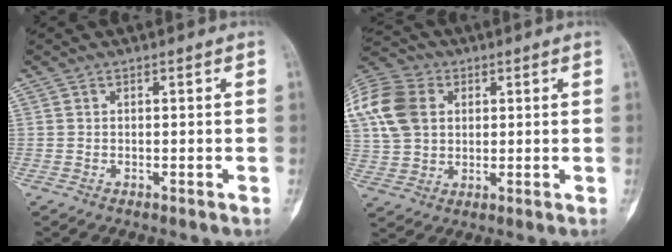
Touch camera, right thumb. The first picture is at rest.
{"total": 20.1, "force": [5.5, 15.2, 12.0], "torque": [-0.279, 0.034, 0.107]}